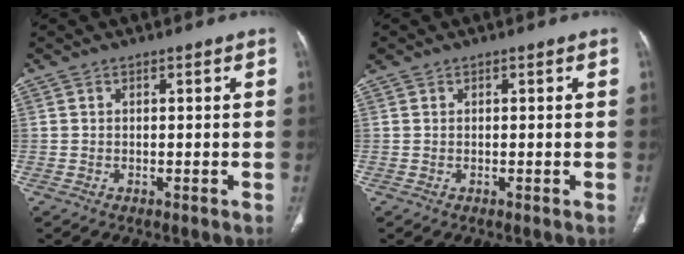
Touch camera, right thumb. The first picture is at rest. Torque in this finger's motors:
{"motor_torque": [-0.39, 0.49, 0.47, -0.27, -0.02]}